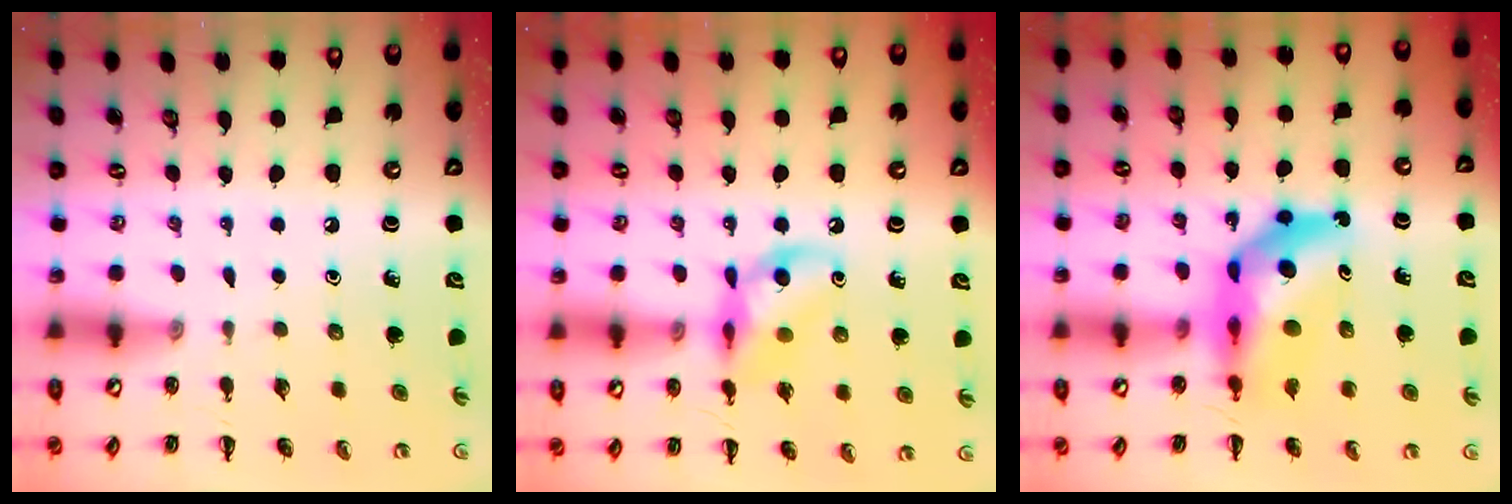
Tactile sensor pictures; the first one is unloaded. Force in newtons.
{"total": 12.0, "press": 11.9, "slide": 1.8}
{"total": 12.1, "press": 11.5, "slide": 3.9}